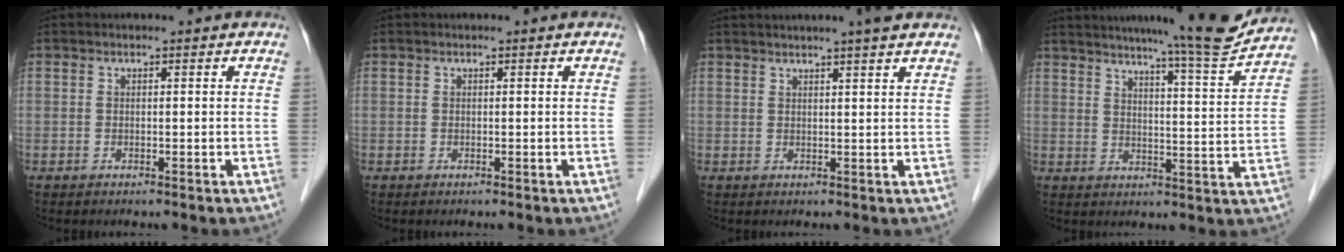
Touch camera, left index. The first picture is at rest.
{"total": 0.0}
{"total": 6.4, "force": [5.4, -0.5, 3.5], "torque": [-0.052, 0.020, 0.066]}
{"total": 13.7, "force": [12.6, -1.1, 5.3], "torque": [-0.080, -0.031, 0.164]}